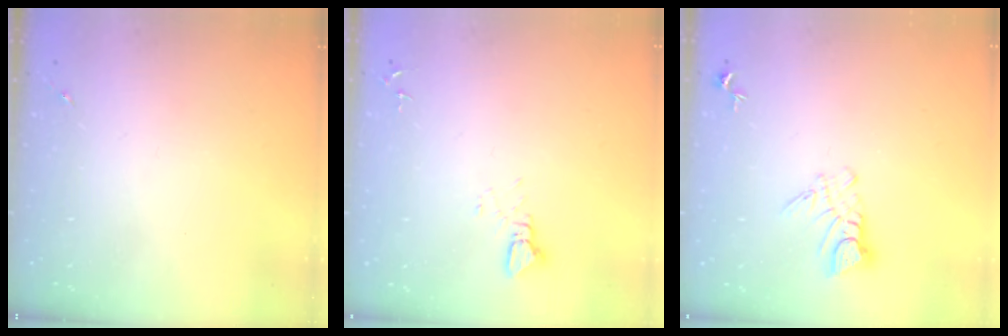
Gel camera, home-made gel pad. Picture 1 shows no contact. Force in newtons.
{"total": 2.4, "press": 2.4, "slide": 0.1}
{"total": 6.6, "press": 6.5, "slide": 0.6}